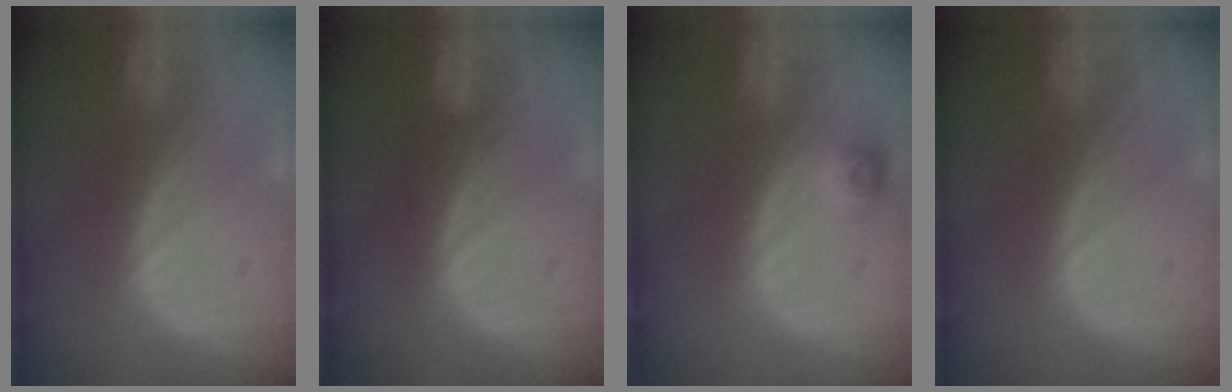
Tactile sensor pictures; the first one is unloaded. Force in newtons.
{"total": 1.2, "press": 1.2, "slide": 0.1}
{"total": 2.3, "press": 2.2, "slide": 0.7}
{"total": 0.0}